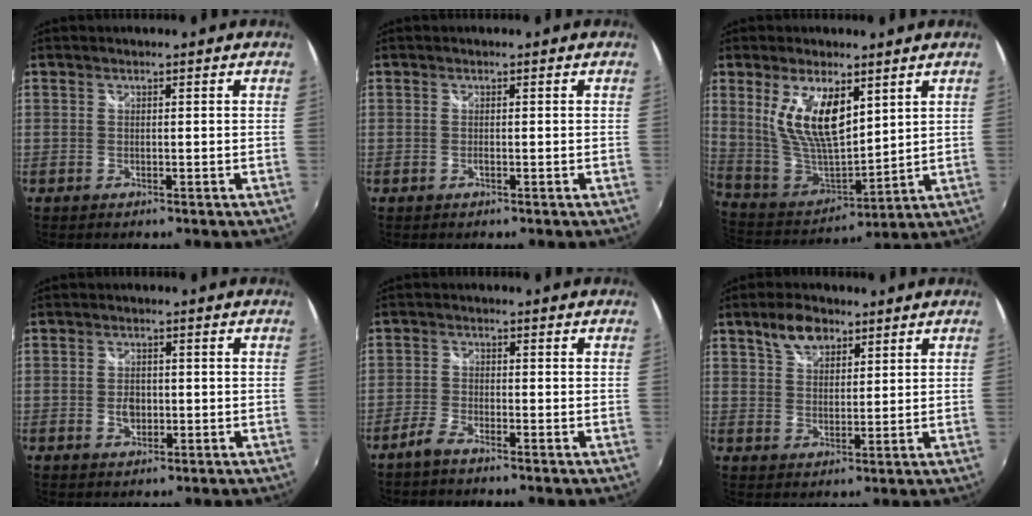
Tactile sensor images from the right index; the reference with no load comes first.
{"total": 0.9, "force": [-0.4, -0.1, 0.8], "torque": [-0.015, 0.000, -0.007]}
{"total": 14.9, "force": [6.2, 6.6, 11.8], "torque": [-0.229, -0.007, 0.136]}
{"total": 3.1, "force": [-0.6, 2.2, 2.0], "torque": [-0.035, 0.000, -0.009]}
{"total": 2.9, "force": [-2.5, 0.5, 1.4], "torque": [-0.047, 0.000, -0.056]}
{"total": 6.5, "force": [4.2, 3.5, 3.5], "torque": [-0.060, 0.016, 0.076]}